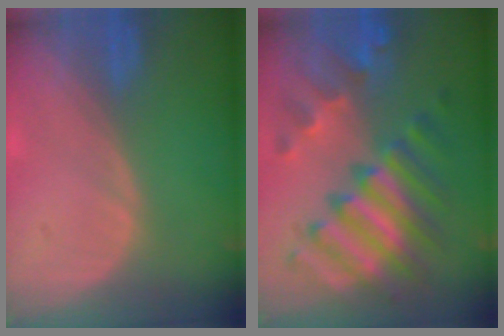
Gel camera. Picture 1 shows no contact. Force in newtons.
{"total": 11.8, "press": 11.8, "slide": 1.2}